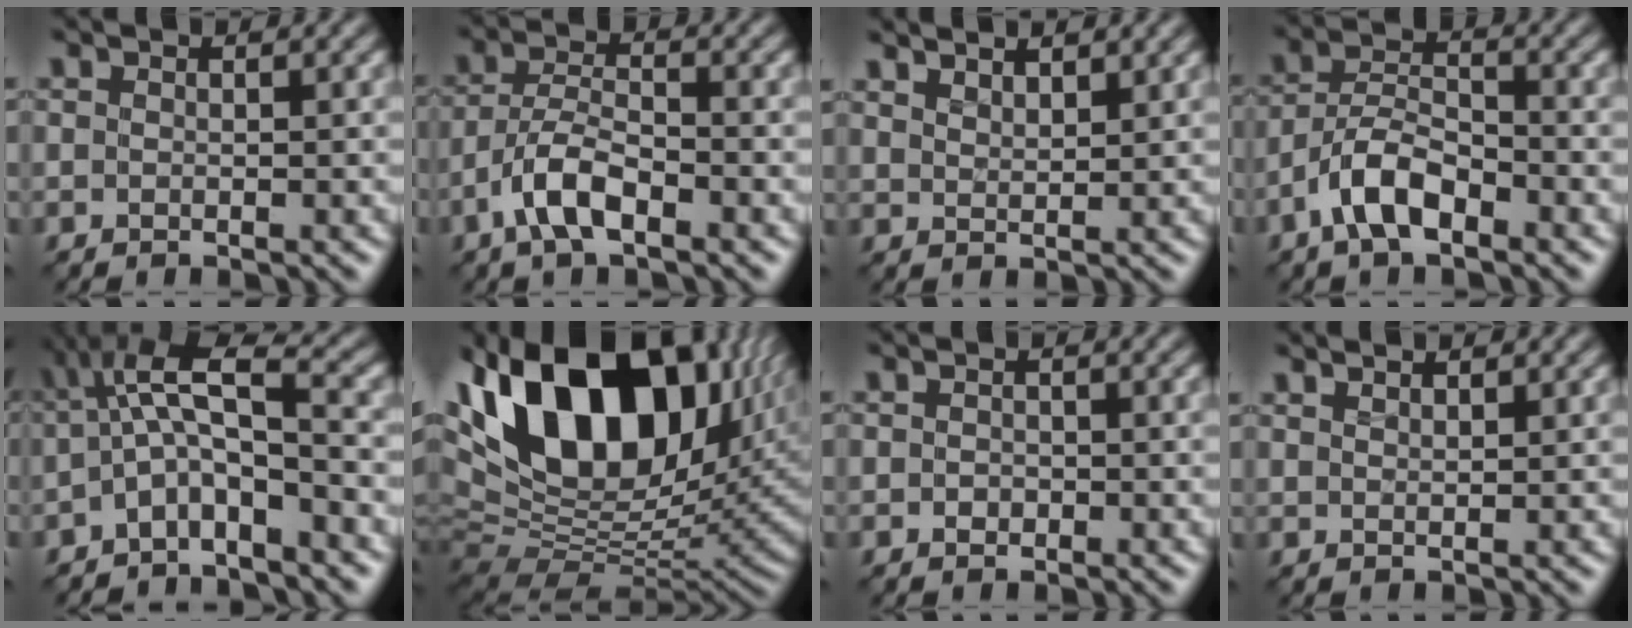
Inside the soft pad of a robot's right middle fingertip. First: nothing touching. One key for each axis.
{"total": 4.5, "fx": -2.4, "fy": 1.7, "fz": 3.4, "tx": -0.066, "ty": 0.007, "tz": -0.052}
{"total": 3.4, "fx": 2.9, "fy": 1.1, "fz": 1.4, "tx": -0.015, "ty": 0.009, "tz": 0.036}
{"total": 4.8, "fx": -2.8, "fy": 2.0, "fz": 3.3, "tx": -0.057, "ty": 0.011, "tz": -0.058}
{"total": 5.0, "fx": -0.9, "fy": 1.5, "fz": 4.7, "tx": -0.086, "ty": 0.015, "tz": -0.028}
{"total": 20.3, "fx": 8.1, "fy": 11.4, "fz": 14.7, "tx": -0.280, "ty": 0.048, "tz": 0.131}
{"total": 0.8, "fx": -0.2, "fy": 0.7, "fz": 0.4, "tx": -0.006, "ty": -0.004, "tz": -0.005}
{"total": 1.6, "fx": 1.5, "fy": 0.4, "fz": 0.5, "tx": -0.004, "ty": 0.002, "tz": 0.021}